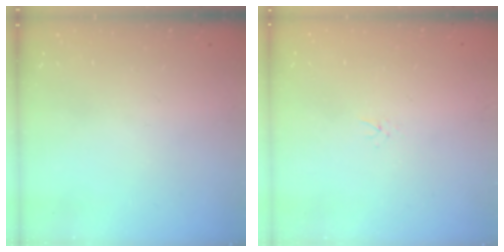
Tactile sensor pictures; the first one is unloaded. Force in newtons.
{"total": 1.6, "press": 1.6, "slide": 0.2}